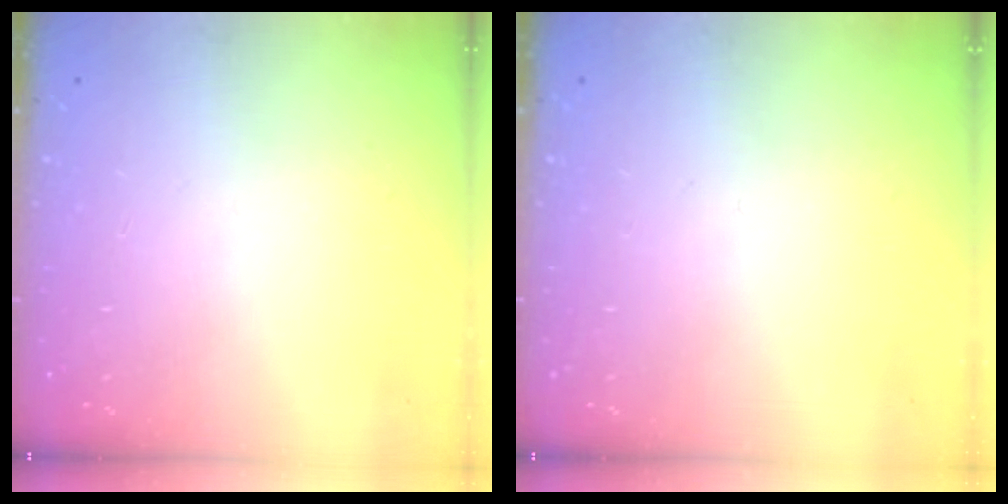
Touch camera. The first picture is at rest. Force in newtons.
{"total": 0.0}